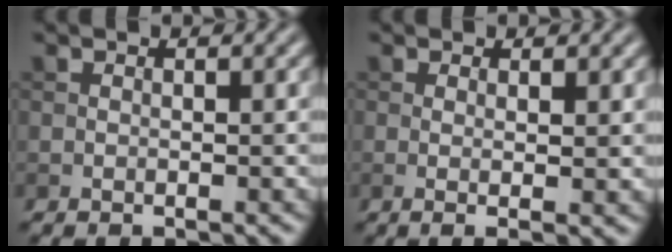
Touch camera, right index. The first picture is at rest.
{"total": 2.4, "force": [0.3, 0.5, 2.4], "torque": [-0.034, -0.004, 0.003]}